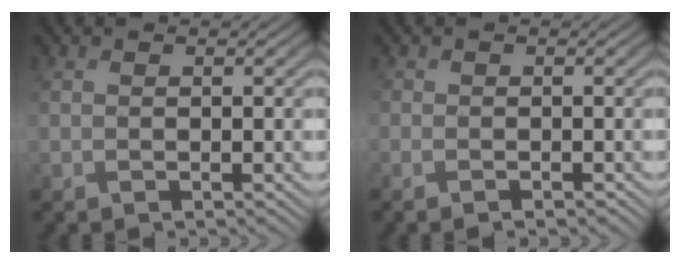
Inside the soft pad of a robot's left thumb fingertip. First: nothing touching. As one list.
[{"total": 1.0, "force": [-0.8, -0.2, -0.5], "torque": [0.014, 0.001, -0.016]}]